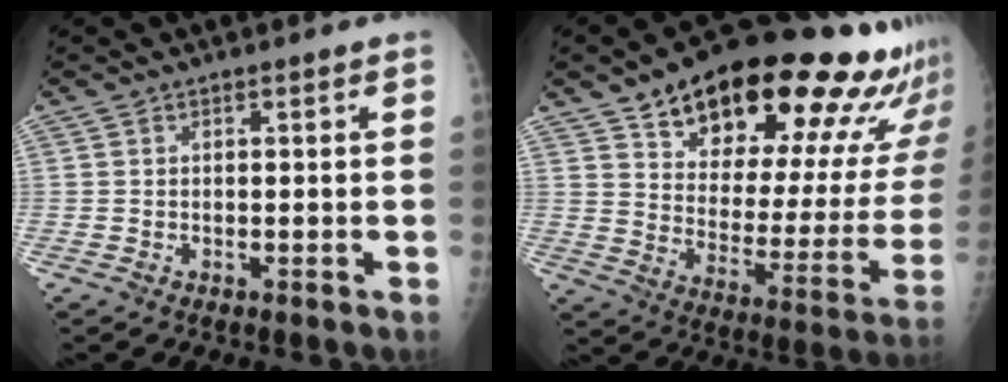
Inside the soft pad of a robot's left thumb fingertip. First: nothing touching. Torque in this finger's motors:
{"motor_torque": [1.34, 1.37, 1.52, -1.25, 0.17]}